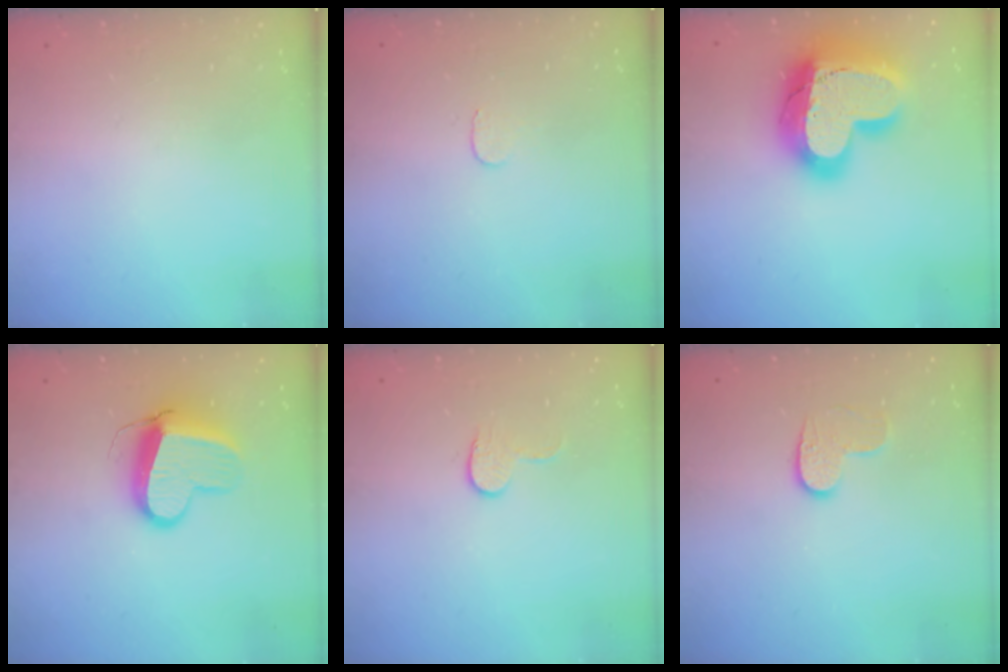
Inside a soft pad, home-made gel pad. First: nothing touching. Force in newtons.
{"total": 3.0, "press": 3.0, "slide": 0.3}
{"total": 25.8, "press": 25.7, "slide": 1.9}
{"total": 11.5, "press": 11.4, "slide": 1.3}
{"total": 5.4, "press": 5.4, "slide": 0.5}
{"total": 6.1, "press": 6.1, "slide": 0.5}